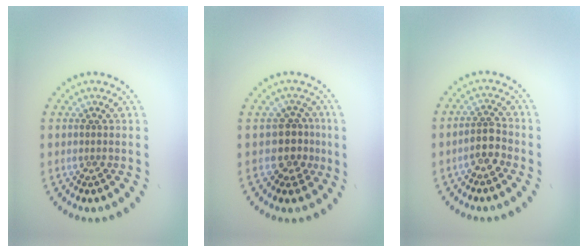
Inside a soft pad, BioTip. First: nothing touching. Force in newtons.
{"total": 2.7, "press": 2.0, "slide": 1.8}
{"total": 2.3, "press": 2.0, "slide": 1.1}